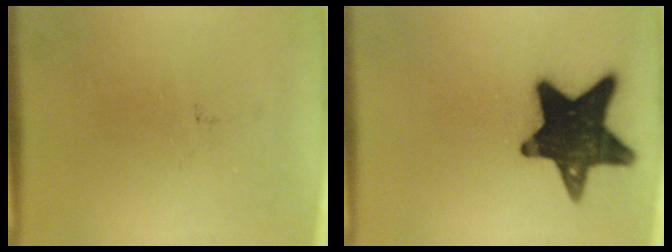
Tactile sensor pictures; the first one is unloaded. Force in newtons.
{"total": 17.1}